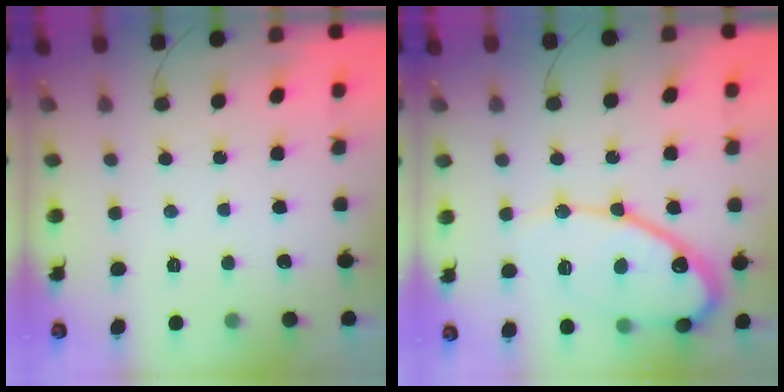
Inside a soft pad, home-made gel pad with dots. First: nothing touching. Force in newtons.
{"total": 13.6, "press": 13.5, "slide": 1.7}